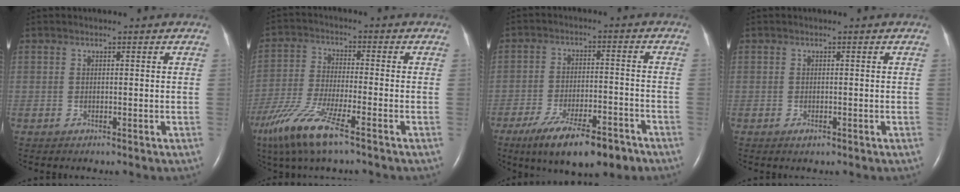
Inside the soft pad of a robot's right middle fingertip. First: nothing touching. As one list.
[{"total": 10.8, "force": [-6.8, 1.1, 8.3], "torque": [-0.185, -0.031, -0.130]}, {"total": 13.2, "force": [-9.3, 3.7, 8.7], "torque": [-0.140, -0.014, -0.149]}, {"total": 0.8, "force": [-0.5, 0.3, 0.6], "torque": [-0.011, -0.001, -0.005]}]